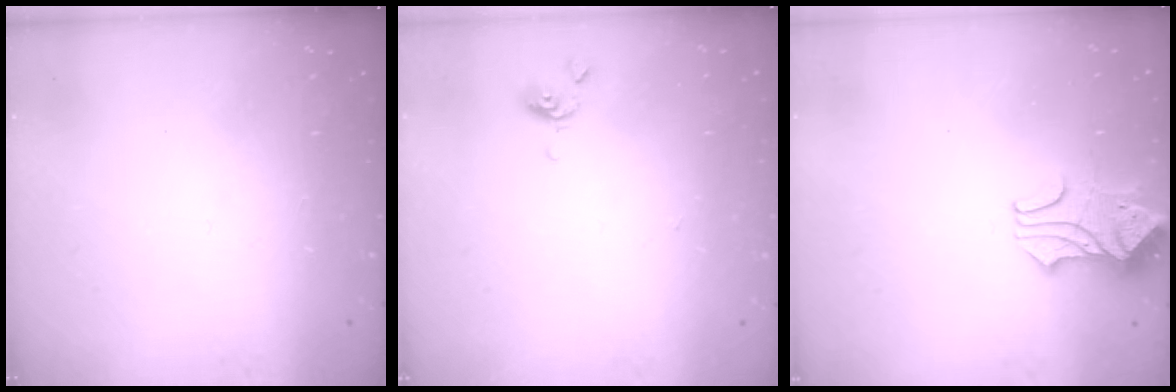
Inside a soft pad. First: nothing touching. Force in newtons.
{"total": 0.5, "press": 0.1, "slide": 0.5}
{"total": 1.6, "press": 1.2, "slide": 1.0}